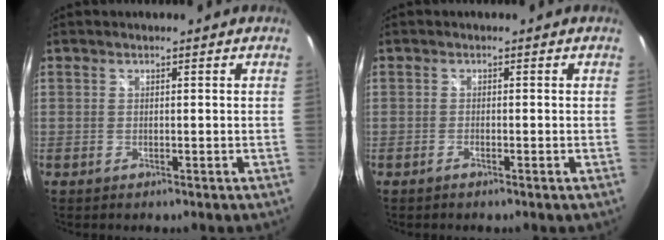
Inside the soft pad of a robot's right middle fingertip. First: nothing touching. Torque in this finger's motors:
{"motor_torque": [-0.06, 0.04, -0.05, 0.00]}